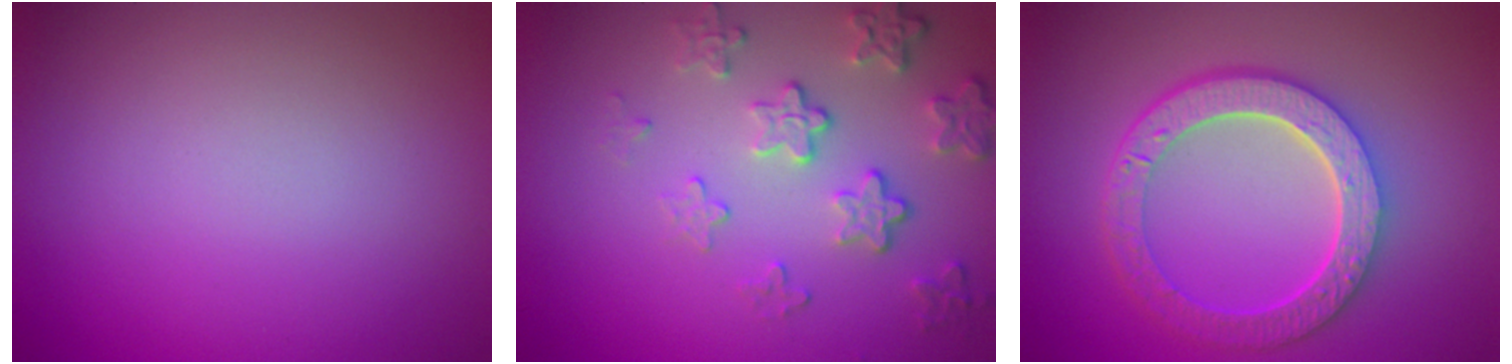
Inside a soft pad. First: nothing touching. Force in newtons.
{"total": 4.2, "press": 3.2, "slide": 2.7}
{"total": 6.4, "press": 4.9, "slide": 4.1}